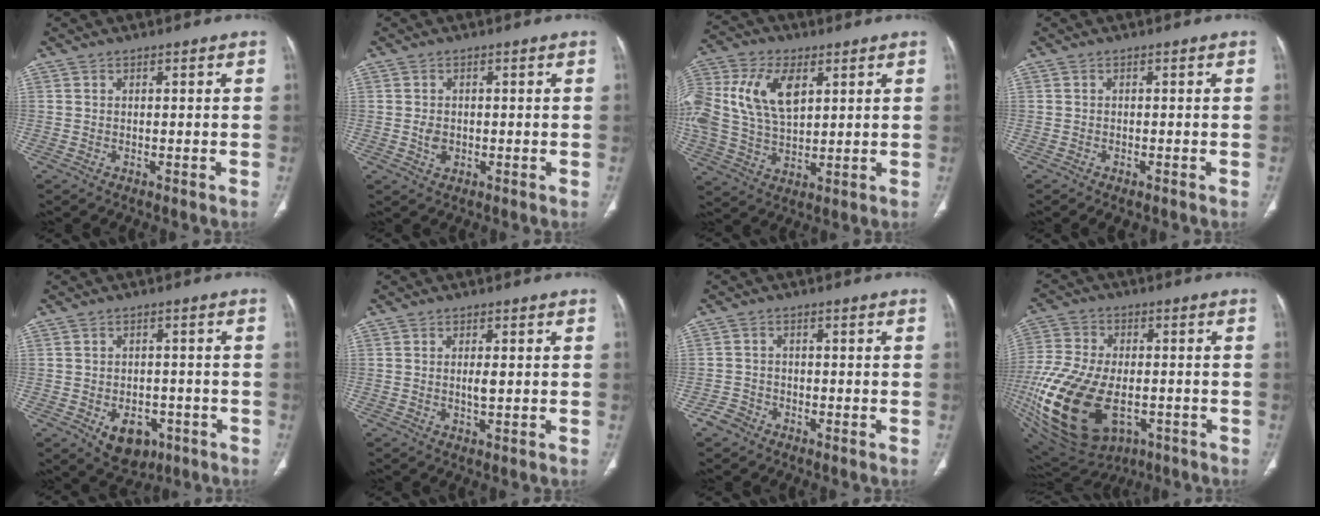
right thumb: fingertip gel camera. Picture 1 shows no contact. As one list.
[{"total": 2.3, "force": [-0.3, 1.8, 1.4], "torque": [-0.022, 0.001, -0.003]}, {"total": 19.1, "force": [5.7, 11.7, 14.0], "torque": [-0.313, 0.008, 0.104]}, {"total": 1.6, "force": [-1.0, 0.8, 1.0], "torque": [-0.016, 0.000, -0.012]}, {"total": 7.7, "force": [-3.2, 5.5, 4.4], "torque": [-0.044, 0.015, -0.034]}, {"total": 2.2, "force": [0.1, 0.6, 2.1], "torque": [-0.041, -0.002, 0.004]}, {"total": 2.8, "force": [-1.9, 1.9, 0.4], "torque": [-0.007, 0.014, -0.037]}, {"total": 27.4, "force": [-7.4, 16.4, 20.6], "torque": [-0.483, -0.022, -0.108]}]